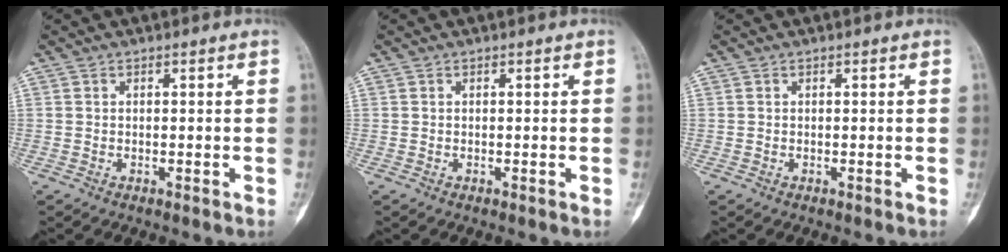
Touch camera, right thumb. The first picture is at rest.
{"total": 0.0}
{"total": 0.0}